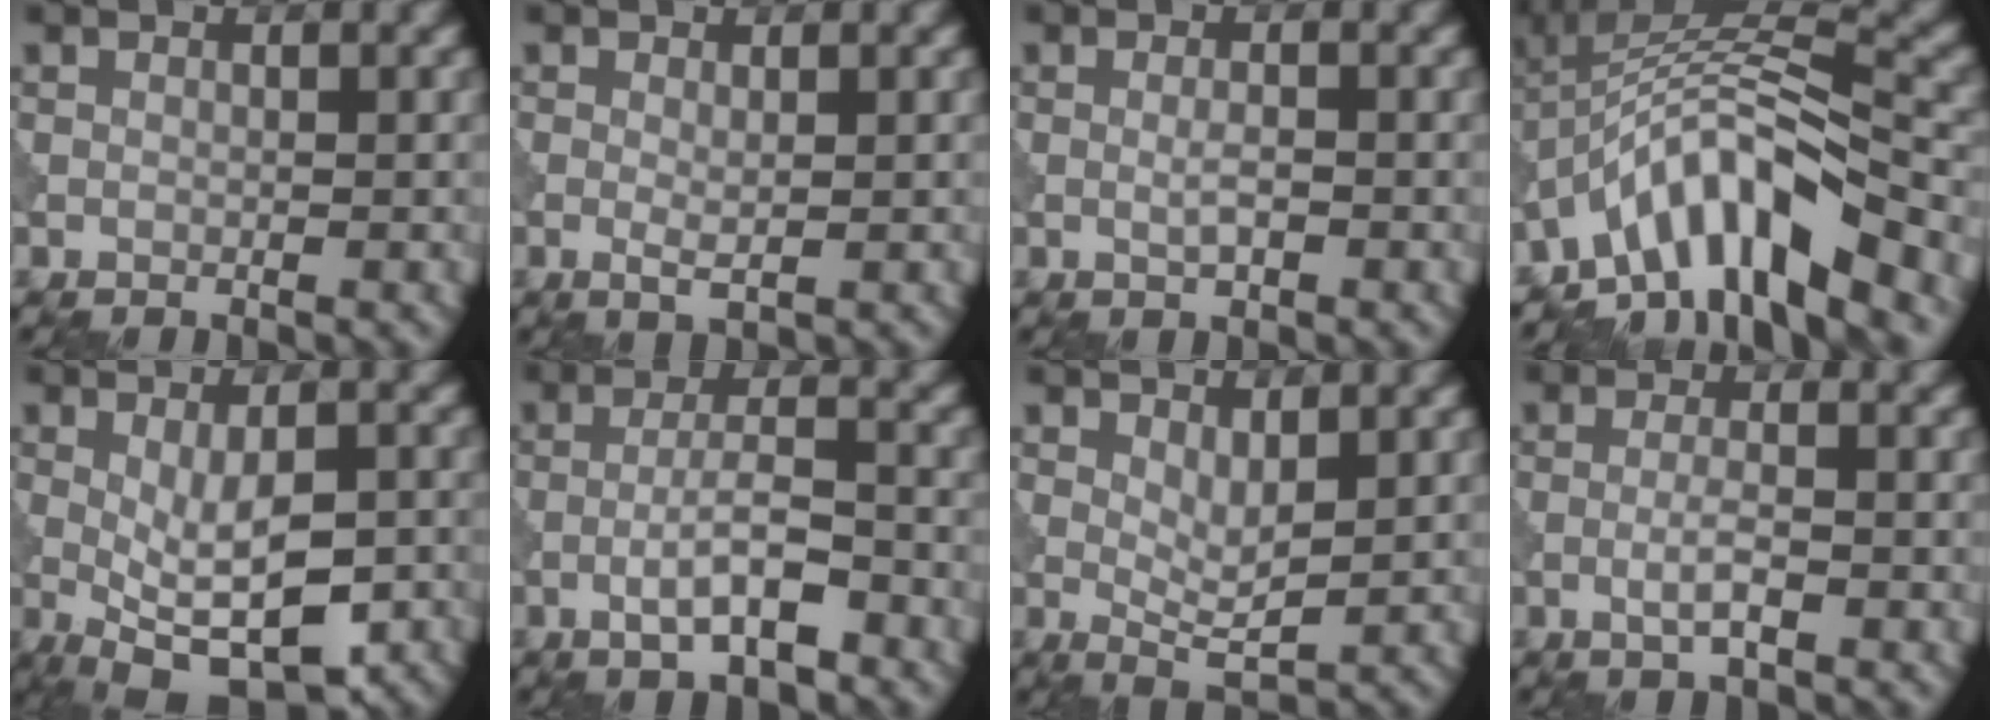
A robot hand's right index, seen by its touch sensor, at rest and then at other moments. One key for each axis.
{"total": 1.3, "fx": 0.0, "fy": 0.3, "fz": 1.2, "tx": -0.023, "ty": -0.003, "tz": -0.001}
{"total": 1.4, "fx": -0.3, "fy": 0.4, "fz": 1.3, "tx": -0.028, "ty": -0.001, "tz": -0.007}
{"total": 10.2, "fx": -6.3, "fy": 3.0, "fz": 7.4, "tx": -0.110, "ty": 0.012, "tz": -0.122}
{"total": 8.3, "fx": -2.6, "fy": 3.2, "fz": 7.2, "tx": -0.126, "ty": -0.018, "tz": -0.030}
{"total": 4.6, "fx": -1.9, "fy": 1.1, "fz": 4.0, "tx": -0.070, "ty": 0.005, "tz": -0.037}
{"total": 2.7, "fx": 1.0, "fy": 1.0, "fz": 2.4, "tx": -0.046, "ty": -0.008, "tz": 0.020}
{"total": 2.2, "fx": -0.8, "fy": 0.4, "fz": 2.0, "tx": -0.039, "ty": 0.003, "tz": -0.019}